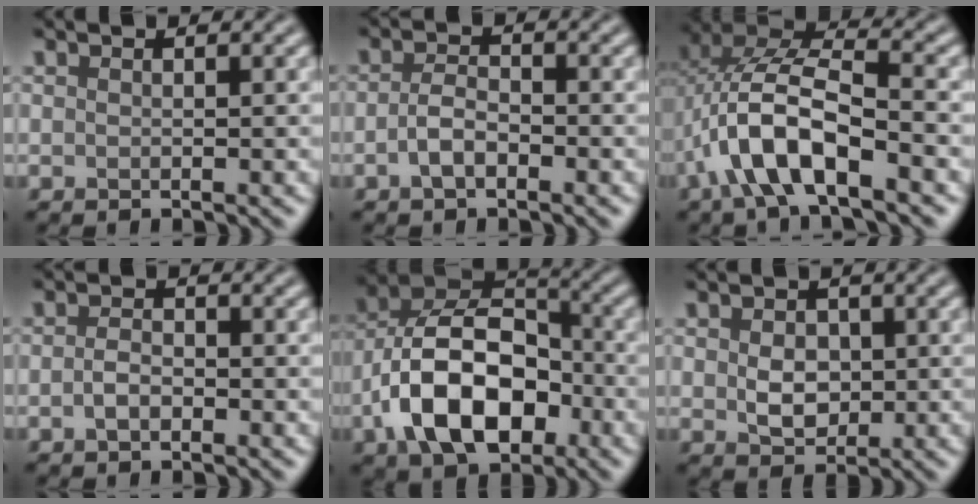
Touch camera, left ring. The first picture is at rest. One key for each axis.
{"total": 2.3, "fx": -0.9, "fy": 1.1, "fz": 1.8, "tx": -0.034, "ty": 0.006, "tz": -0.022}
{"total": 8.0, "fx": -3.2, "fy": 3.2, "fz": 6.6, "tx": -0.131, "ty": 0.015, "tz": -0.062}
{"total": 1.5, "fx": -0.5, "fy": 0.9, "fz": 1.1, "tx": -0.021, "ty": 0.003, "tz": -0.015}
{"total": 11.4, "fx": -3.7, "fy": 7.0, "fz": 8.3, "tx": -0.154, "ty": 0.010, "tz": -0.076}
{"total": 3.1, "fx": 0.2, "fy": 2.3, "fz": 2.0, "tx": -0.036, "ty": -0.002, "tz": 0.002}